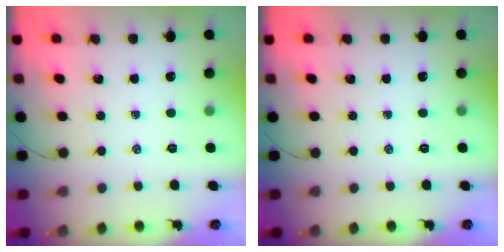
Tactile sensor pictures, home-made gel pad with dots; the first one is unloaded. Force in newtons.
{"total": 0.0}